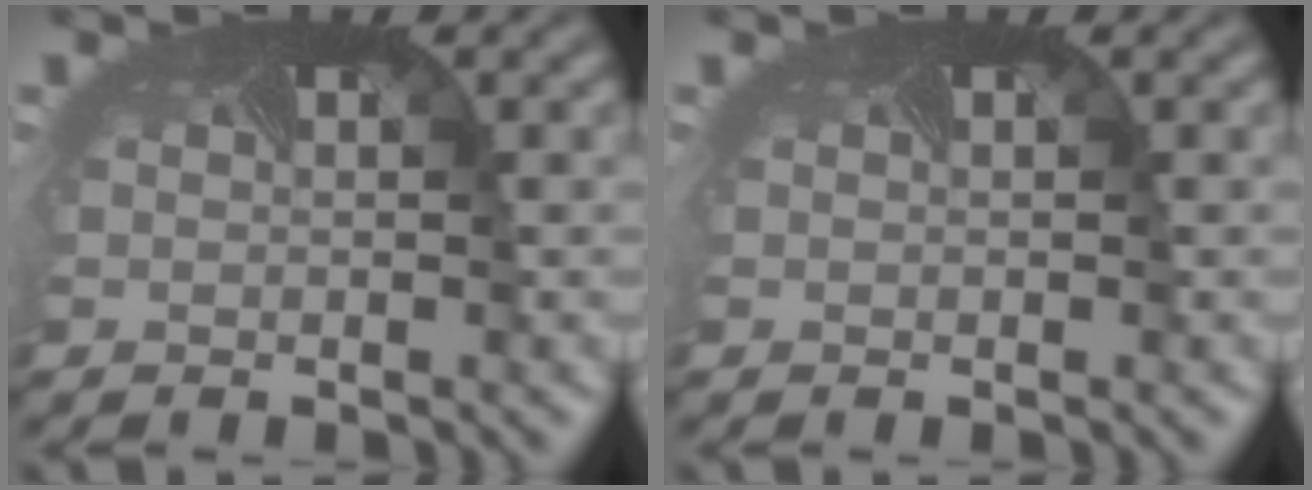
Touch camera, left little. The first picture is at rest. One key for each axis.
{"total": 0.0}